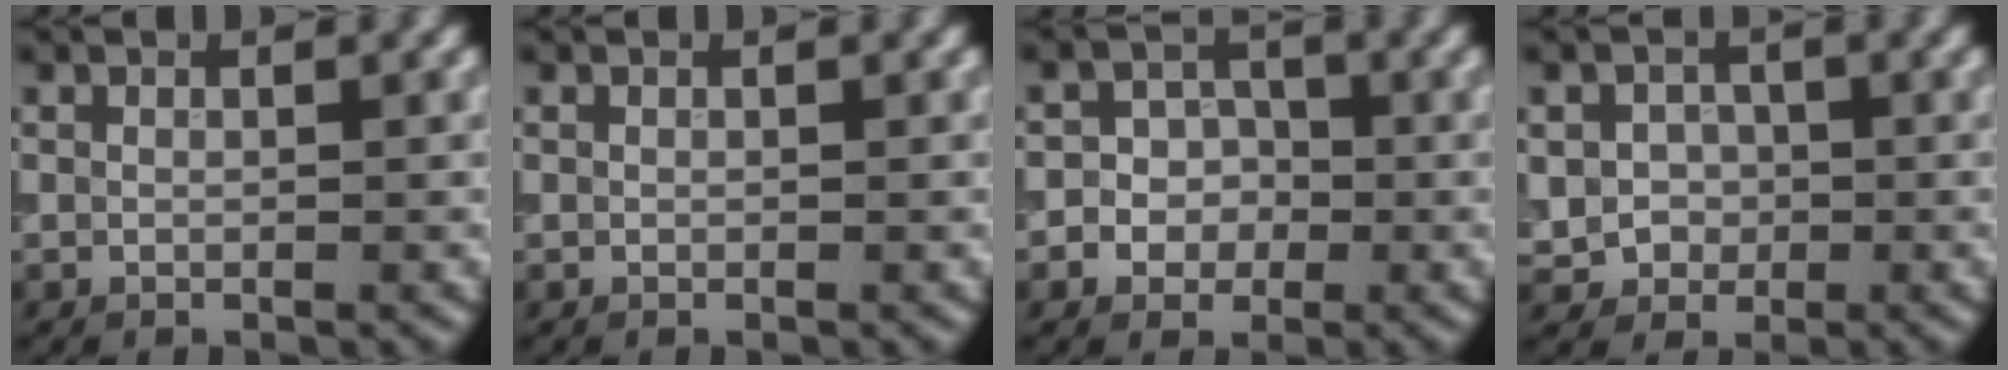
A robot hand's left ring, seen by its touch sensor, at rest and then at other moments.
{"total": 0.0}
{"total": 3.7, "force": [-1.2, 3.4, 0.9], "torque": [0.011, 0.012, -0.039]}
{"total": 2.9, "force": [-0.5, 2.6, 1.0], "torque": [-0.013, -0.003, -0.015]}